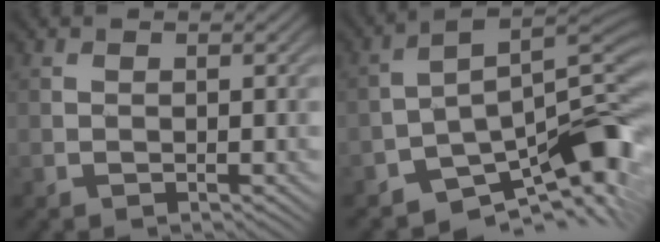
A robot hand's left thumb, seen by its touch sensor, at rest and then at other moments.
{"total": 10.3, "force": [-6.0, 4.2, 7.2], "torque": [-0.092, 0.001, -0.101]}